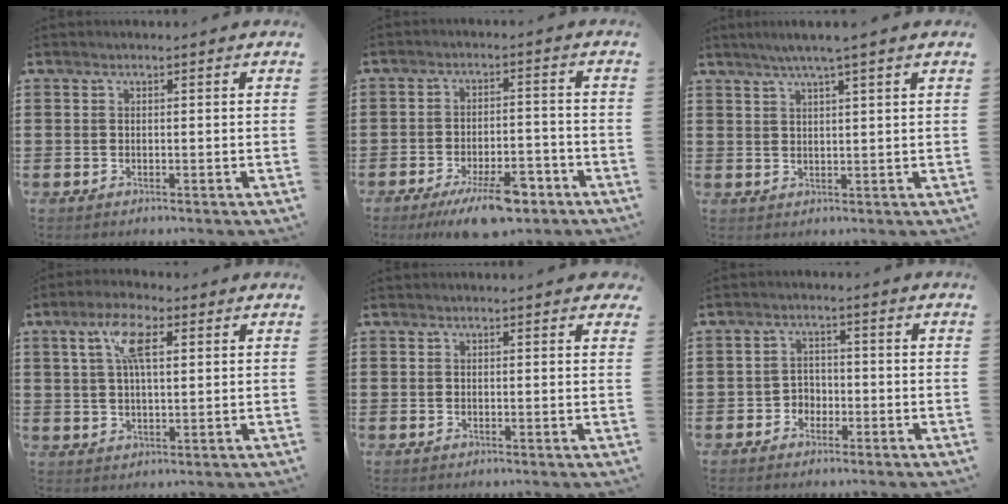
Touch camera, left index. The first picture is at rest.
{"total": 8.7, "force": [-5.8, 2.7, 5.9], "torque": [-0.098, 0.009, -0.099]}
{"total": 3.1, "force": [2.2, -0.6, 2.1], "torque": [-0.044, -0.001, 0.038]}
{"total": 7.0, "force": [2.9, 2.8, 5.7], "torque": [-0.124, 0.012, 0.049]}
{"total": 0.8, "force": [0.6, 0.2, 0.6], "torque": [-0.004, -0.001, 0.009]}
{"total": 2.5, "force": [-1.8, 1.7, 0.4], "torque": [-0.016, 0.005, -0.041]}